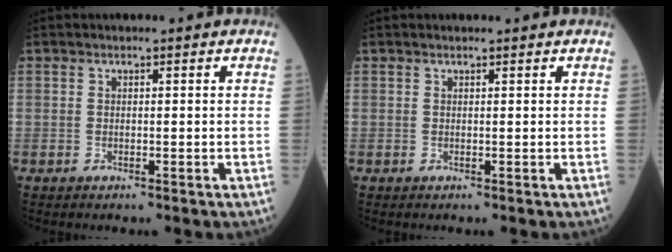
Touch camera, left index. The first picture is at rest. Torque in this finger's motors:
{"motor_torque": [-0.27, 0.14, -0.06, -0.01]}